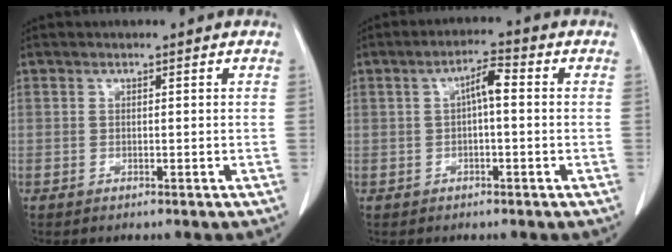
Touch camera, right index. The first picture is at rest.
{"total": 4.1, "force": [0.3, 1.2, 3.9], "torque": [-0.066, 0.019, 0.004]}